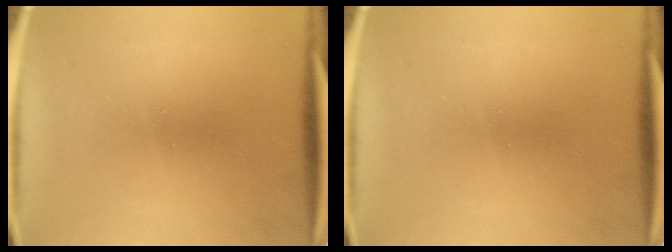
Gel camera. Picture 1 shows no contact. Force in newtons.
{"total": 0.0}